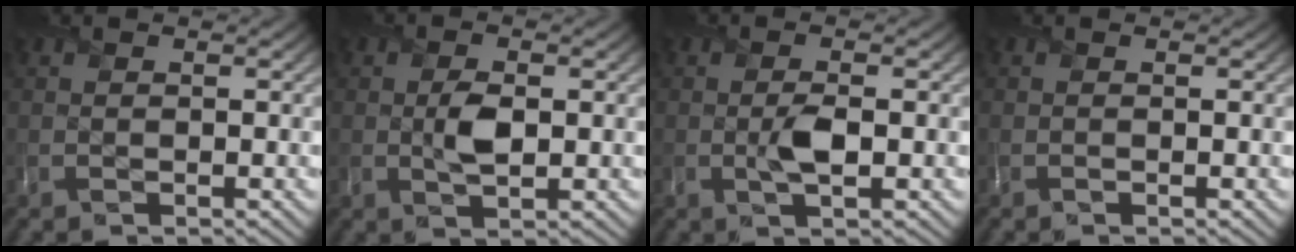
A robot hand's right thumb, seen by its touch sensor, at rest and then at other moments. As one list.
[{"total": 3.3, "force": [0.0, 1.9, 2.7], "torque": [-0.055, -0.004, 0.002]}, {"total": 2.7, "force": [-0.4, 1.2, 2.4], "torque": [-0.050, -0.002, -0.006]}, {"total": 0.0}]